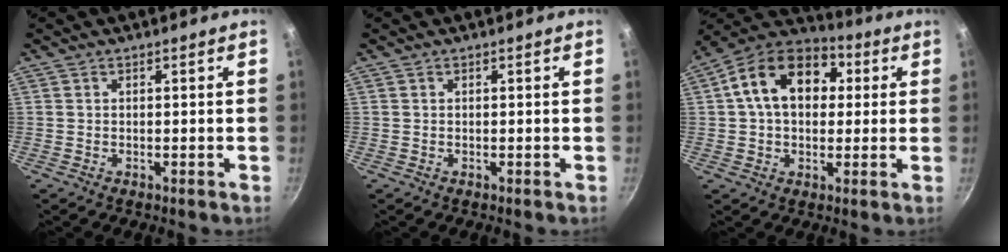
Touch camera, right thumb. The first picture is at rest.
{"total": 0.0}
{"total": 16.7, "force": [3.4, 11.7, 11.4], "torque": [-0.160, 0.028, 0.036]}